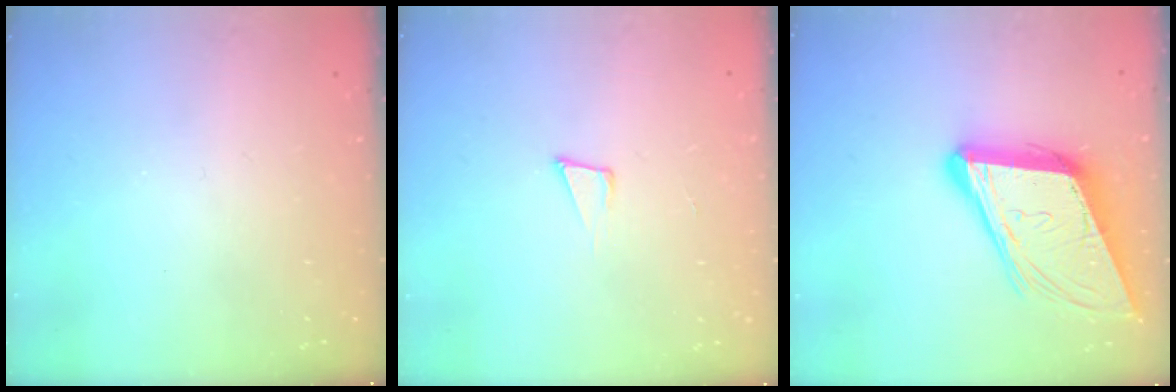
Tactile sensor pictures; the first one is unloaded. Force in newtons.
{"total": 4.6, "press": 3.2, "slide": 3.3}
{"total": 15.8, "press": 15.2, "slide": 4.2}